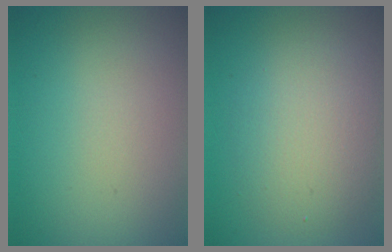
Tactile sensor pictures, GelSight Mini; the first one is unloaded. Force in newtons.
{"total": 4.2, "press": 4.2, "slide": 0.0}